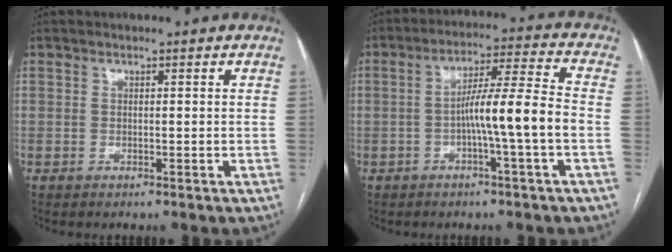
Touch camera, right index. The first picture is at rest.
{"total": 9.4, "force": [-2.2, -0.8, 9.1], "torque": [-0.154, 0.015, -0.039]}